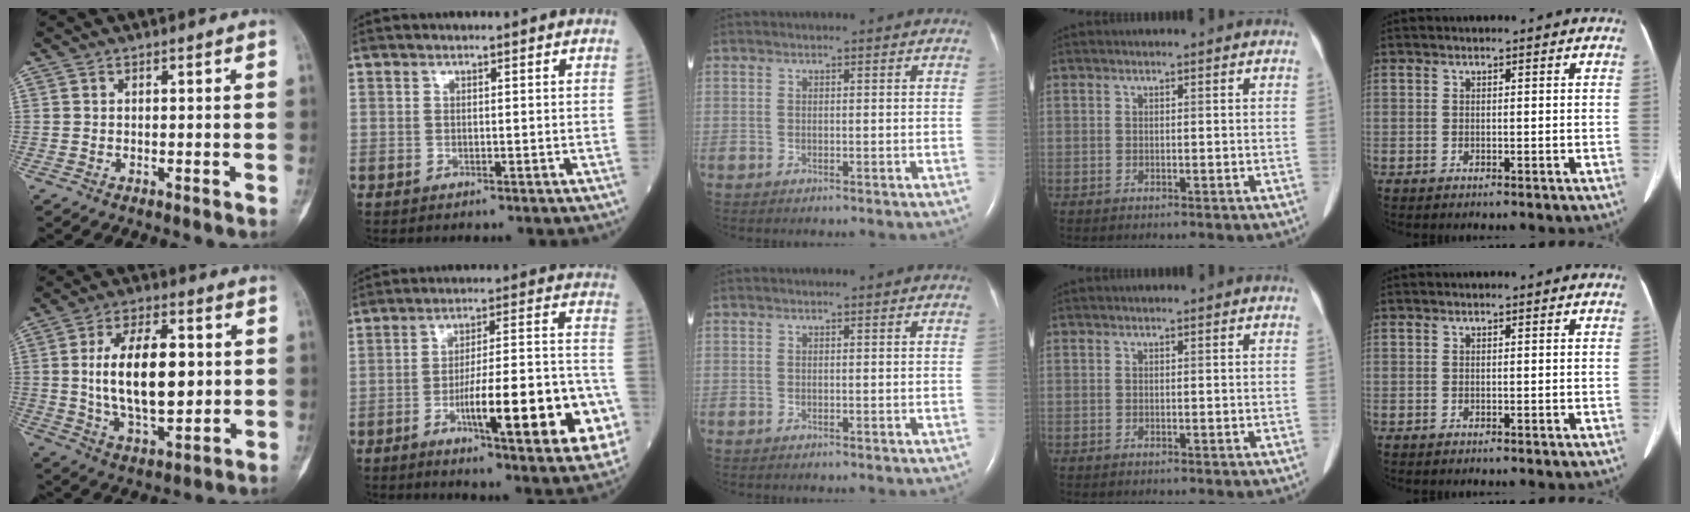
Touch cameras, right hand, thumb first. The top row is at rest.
{"thumb": {"total": 17.4, "force": [1.5, 8.9, 14.9], "torque": [-0.232, -0.005, 0.031]}, "index": {"total": 19.8, "force": [-6.8, 2.7, 18.4], "torque": [-0.224, 0.010, -0.090]}}